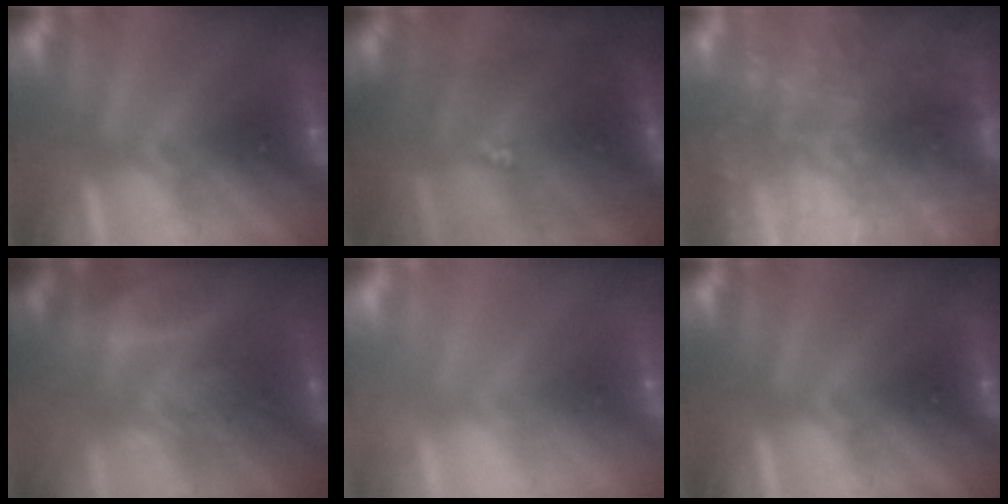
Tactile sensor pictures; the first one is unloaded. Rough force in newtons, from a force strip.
{"total": 7.6}
{"total": 9.6}
{"total": 8.3}
{"total": 8.1}
{"total": 0.0}